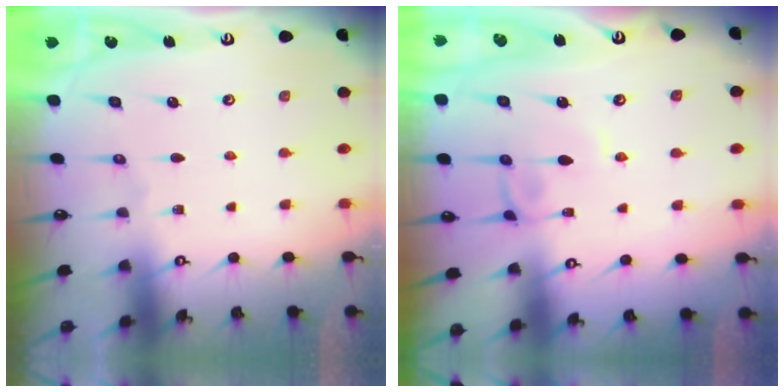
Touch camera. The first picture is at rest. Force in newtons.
{"total": 0.6, "press": 0.5, "slide": 0.2}